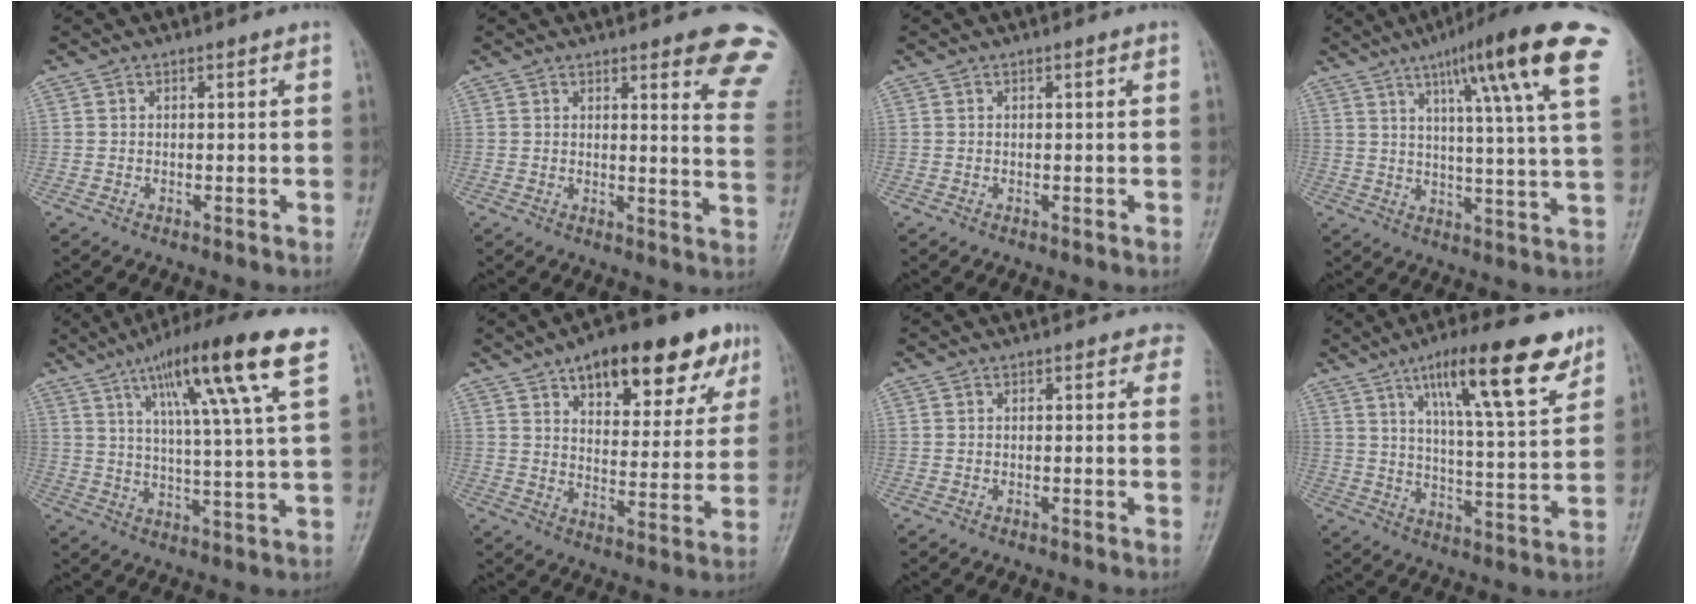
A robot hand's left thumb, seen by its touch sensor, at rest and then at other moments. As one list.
[{"total": 11.2, "force": [8.3, 2.4, 7.2], "torque": [-0.048, -0.050, 0.071]}, {"total": 0.0}, {"total": 20.7, "force": [10.3, 2.0, 17.8], "torque": [-0.248, -0.020, 0.136]}, {"total": 17.3, "force": [8.9, 1.0, 14.8], "torque": [-0.240, -0.022, 0.137]}, {"total": 20.2, "force": [11.5, 8.8, 14.1], "torque": [-0.148, -0.026, 0.165]}, {"total": 2.4, "force": [1.5, 1.6, 0.9], "torque": [0.020, -0.004, -0.003]}, {"total": 17.4, "force": [10.4, 3.9, 13.4], "torque": [-0.186, -0.047, 0.166]}]